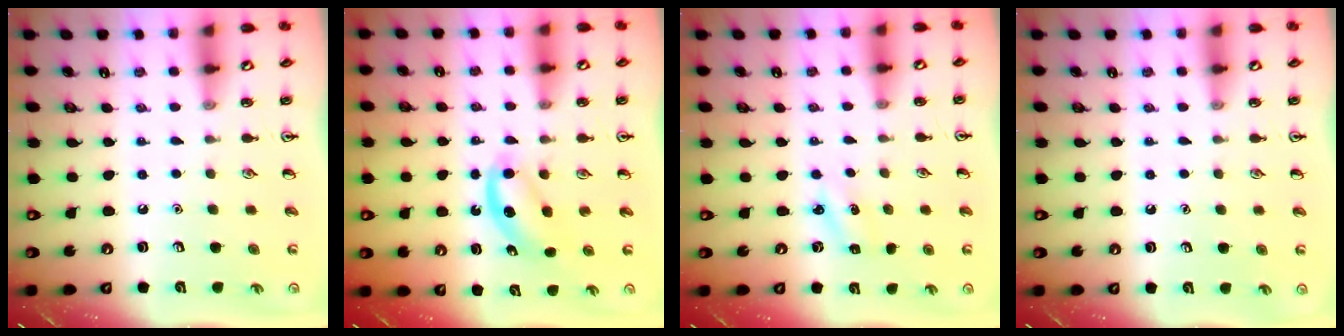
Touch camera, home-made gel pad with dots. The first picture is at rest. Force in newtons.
{"total": 4.1, "press": 4.1, "slide": 0.7}
{"total": 2.2, "press": 2.1, "slide": 0.8}
{"total": 0.0}